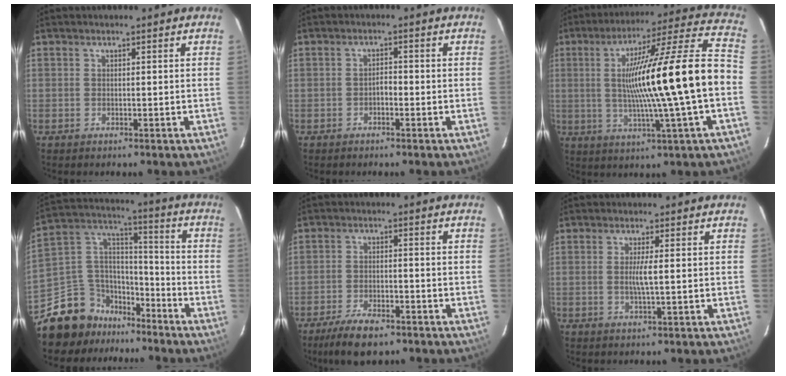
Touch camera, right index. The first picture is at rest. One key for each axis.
{"total": 1.4, "fx": -0.7, "fy": 0.6, "fz": 1.1, "tx": -0.016, "ty": 0.005, "tz": -0.013}
{"total": 20.5, "fx": -1.2, "fy": -0.9, "fz": 20.5, "tx": -0.329, "ty": 0.012, "tz": -0.026}
{"total": 14.4, "fx": -10.7, "fy": 9.2, "fz": 2.7, "tx": -0.063, "ty": 0.076, "tz": -0.182}
{"total": 7.4, "fx": -5.6, "fy": 2.1, "fz": 4.4, "tx": -0.082, "ty": -0.011, "tz": -0.095}
{"total": 2.7, "fx": 0.0, "fy": -0.3, "fz": 2.7, "tx": -0.055, "ty": -0.003, "tz": -0.001}